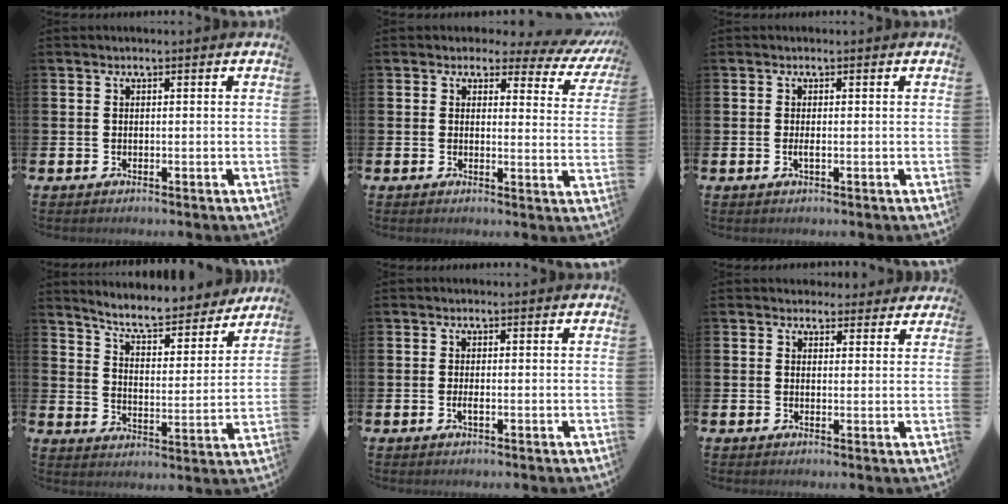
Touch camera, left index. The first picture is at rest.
{"total": 2.5, "force": [1.6, 1.7, 0.8], "torque": [-0.021, -0.019, 0.018]}
{"total": 0.8, "force": [-0.2, 0.2, 0.8], "torque": [-0.021, 0.001, -0.003]}
{"total": 7.2, "force": [6.8, 0.9, 2.1], "torque": [-0.068, -0.054, 0.114]}
{"total": 0.8, "force": [-0.3, 0.2, 0.8], "torque": [-0.021, 0.001, -0.004]}
{"total": 2.9, "force": [2.7, 1.2, -0.2], "torque": [0.015, -0.012, 0.045]}